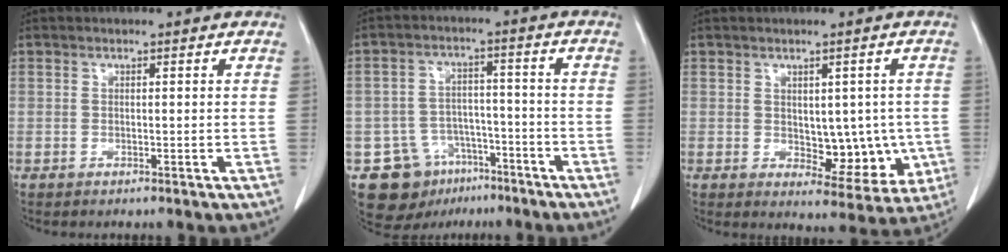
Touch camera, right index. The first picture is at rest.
{"total": 10.8, "force": [-6.3, 8.2, 3.1], "torque": [-0.050, 0.030, -0.089]}
{"total": 7.7, "force": [-0.4, 4.6, 6.1], "torque": [-0.056, 0.001, 0.010]}